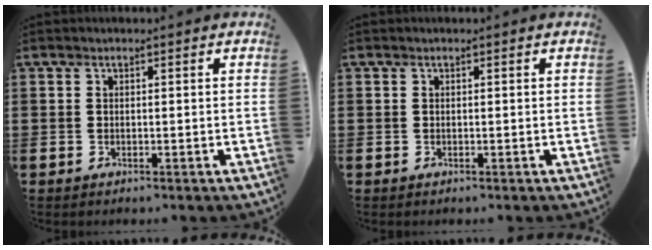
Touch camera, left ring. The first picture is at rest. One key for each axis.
{"total": 0.0}